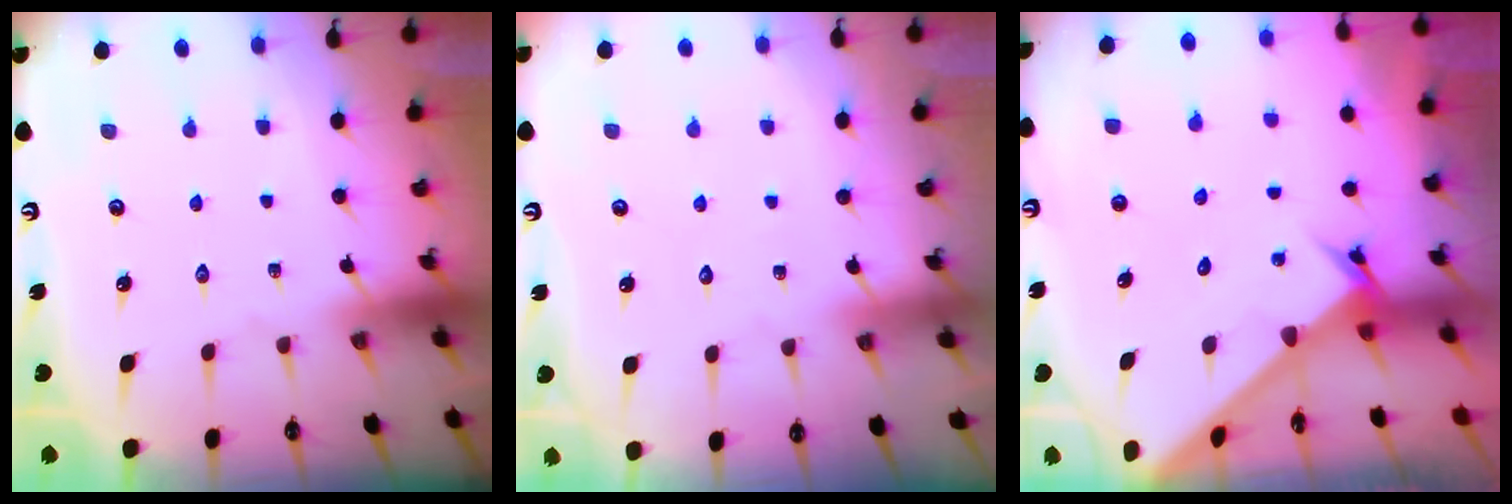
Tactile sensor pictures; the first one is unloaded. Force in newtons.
{"total": 2.4, "press": 2.4, "slide": 0.3}
{"total": 2.6, "press": 2.6, "slide": 0.3}